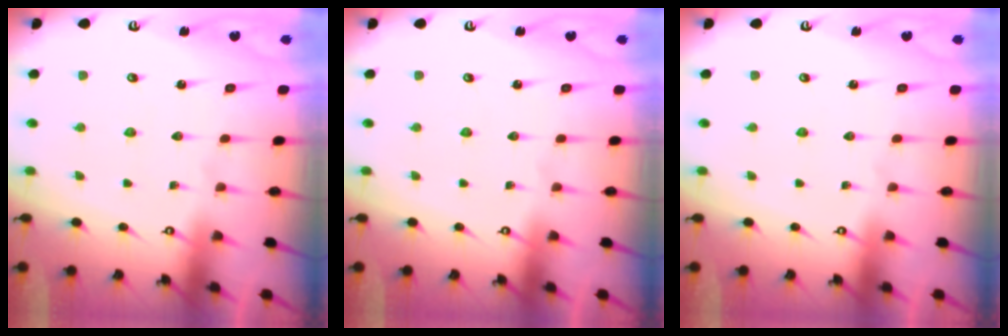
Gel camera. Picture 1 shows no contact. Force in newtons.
{"total": 0.0}
{"total": 0.0}